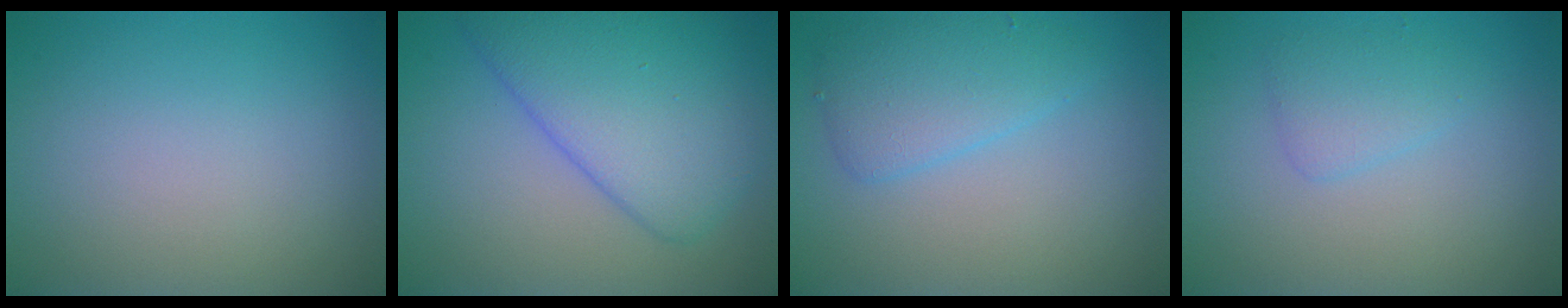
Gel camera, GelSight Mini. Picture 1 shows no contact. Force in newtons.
{"total": 7.2, "press": 7.2, "slide": 0.1}
{"total": 3.5, "press": 3.5, "slide": 0.2}
{"total": 1.8, "press": 1.8, "slide": 0.1}